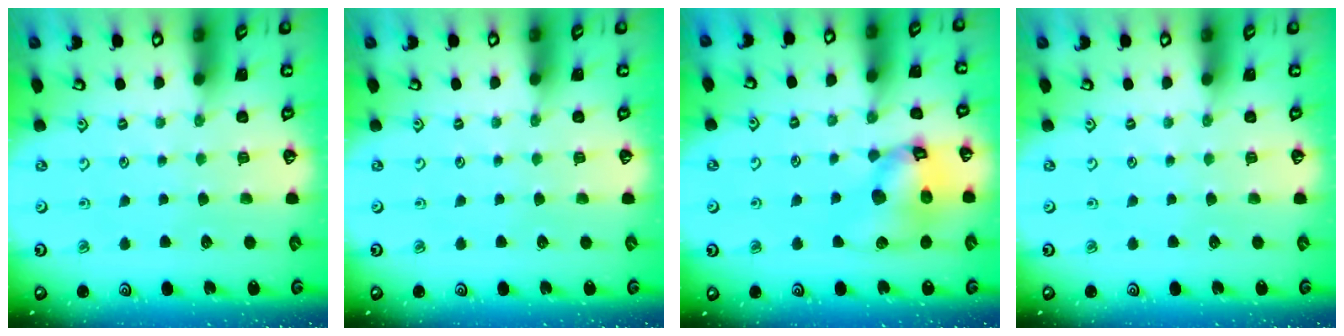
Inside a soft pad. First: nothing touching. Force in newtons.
{"total": 0.0}
{"total": 13.5, "press": 13.3, "slide": 1.7}
{"total": 0.0}